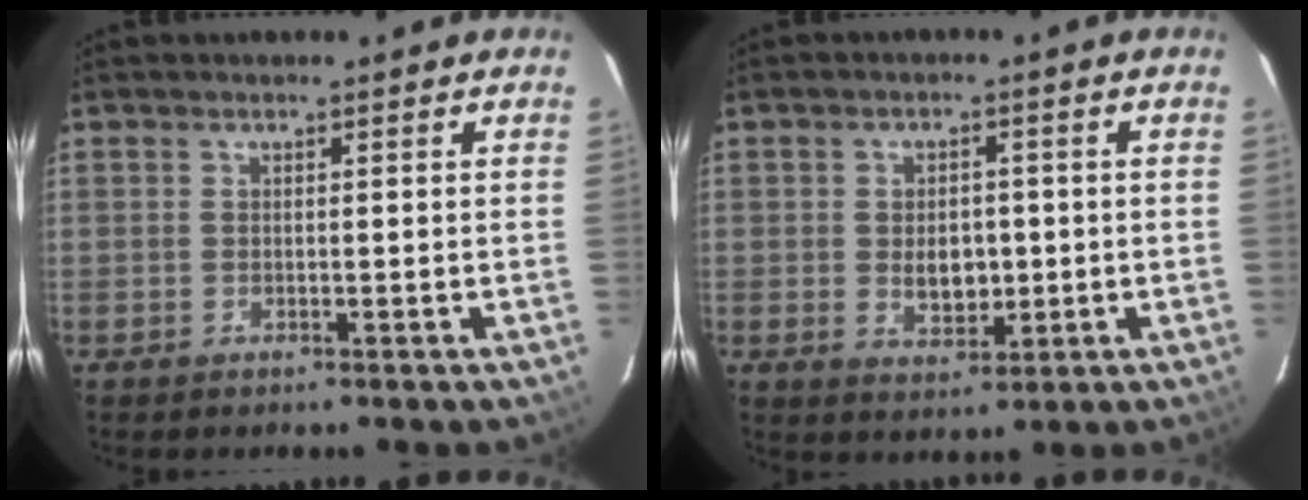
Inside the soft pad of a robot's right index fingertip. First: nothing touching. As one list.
[{"total": 5.9, "force": [-0.5, 3.9, 4.4], "torque": [-0.079, -0.003, 0.000]}]